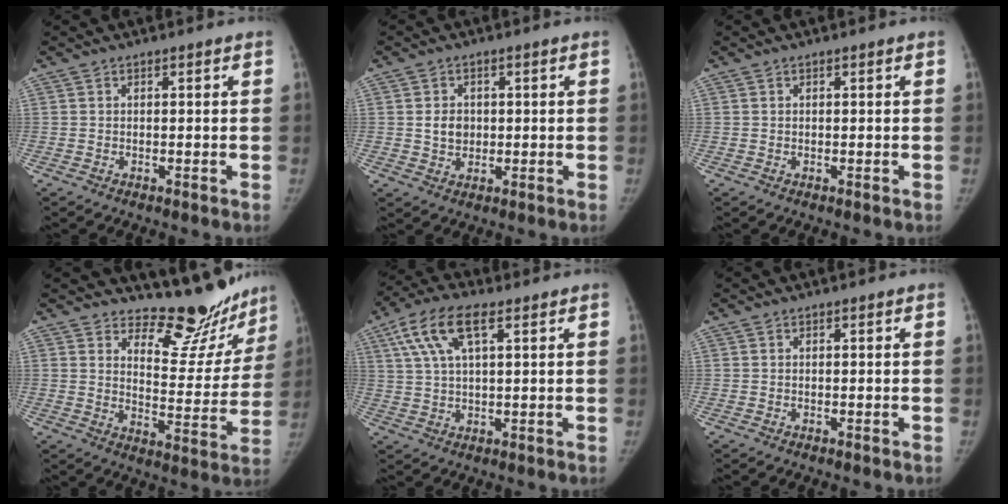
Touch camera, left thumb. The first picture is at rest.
{"total": 4.0, "force": [0.5, 3.3, 2.3], "torque": [-0.021, -0.002, 0.013]}
{"total": 0.0}
{"total": 14.9, "force": [13.5, 5.2, 3.5], "torque": [0.007, -0.125, 0.176]}
{"total": 10.7, "force": [4.8, 4.4, 8.5], "torque": [-0.173, 0.010, 0.090]}
{"total": 0.0}